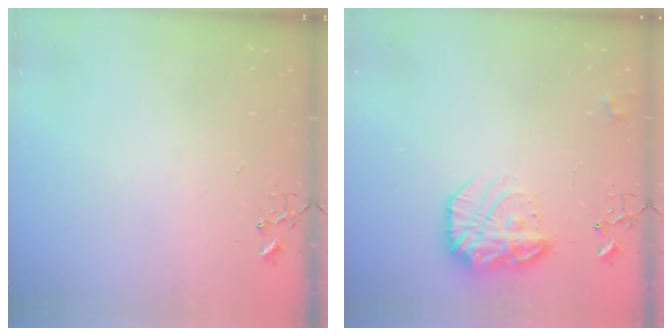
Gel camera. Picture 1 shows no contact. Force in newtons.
{"total": 17.5, "press": 17.5, "slide": 1.4}